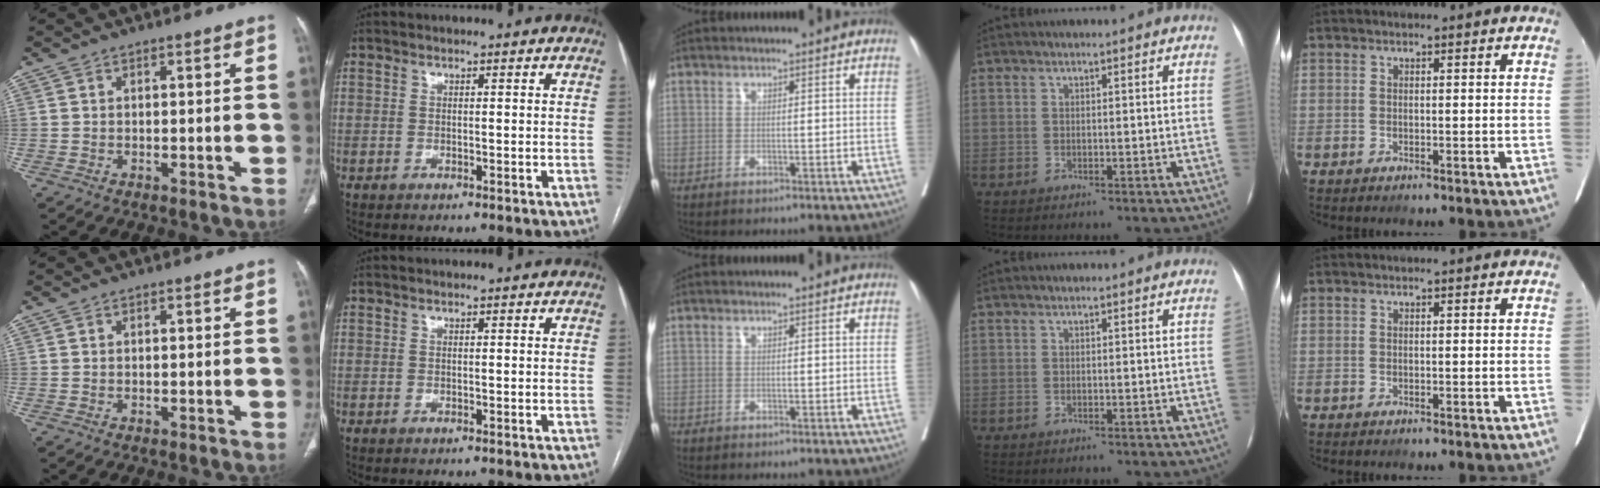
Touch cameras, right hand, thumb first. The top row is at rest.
{}